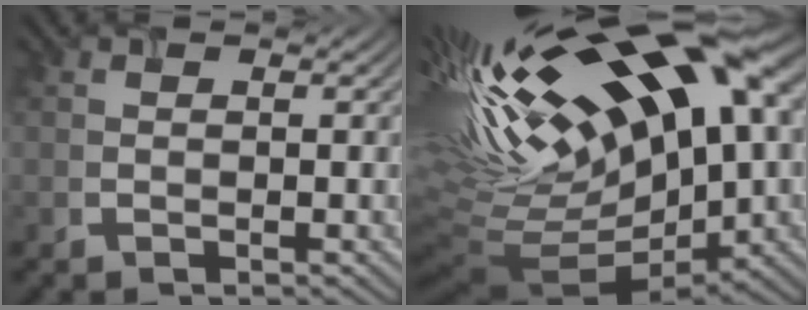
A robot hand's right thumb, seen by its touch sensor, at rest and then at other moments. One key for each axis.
{"total": 20.9, "fx": 6.3, "fy": 8.8, "fz": 17.9, "tx": -0.361, "ty": -0.007, "tz": 0.133}